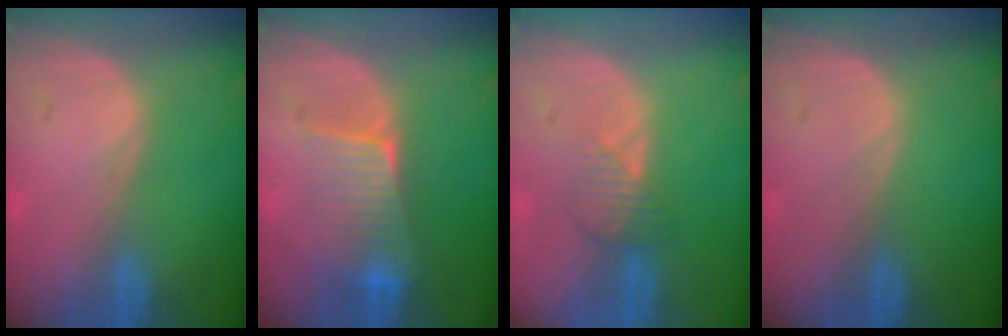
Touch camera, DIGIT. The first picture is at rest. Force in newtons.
{"total": 6.5, "press": 6.1, "slide": 2.4}
{"total": 2.7, "press": 2.7, "slide": 0.3}
{"total": 0.0}